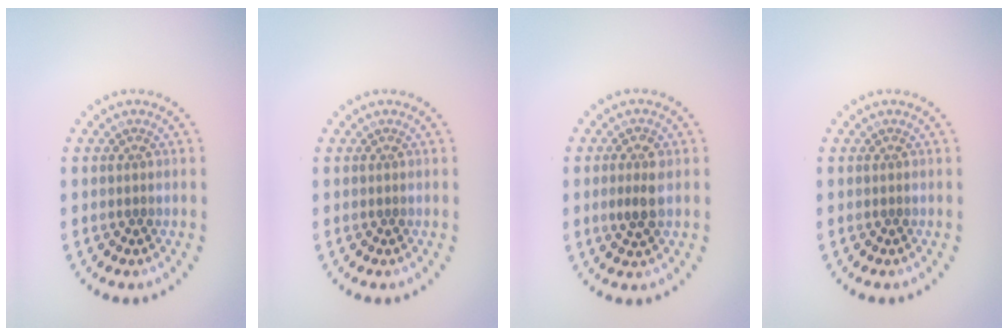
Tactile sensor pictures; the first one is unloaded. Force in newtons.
{"total": 0.0}
{"total": 2.2, "press": 2.2, "slide": 0.4}
{"total": 0.0}